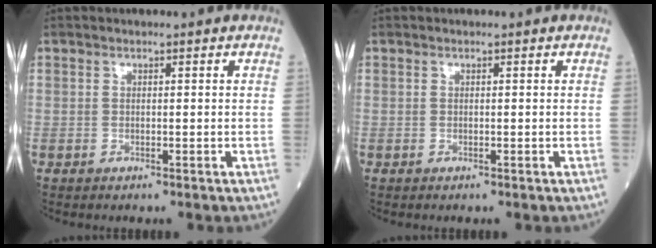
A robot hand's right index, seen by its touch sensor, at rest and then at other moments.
{"total": 0.0}